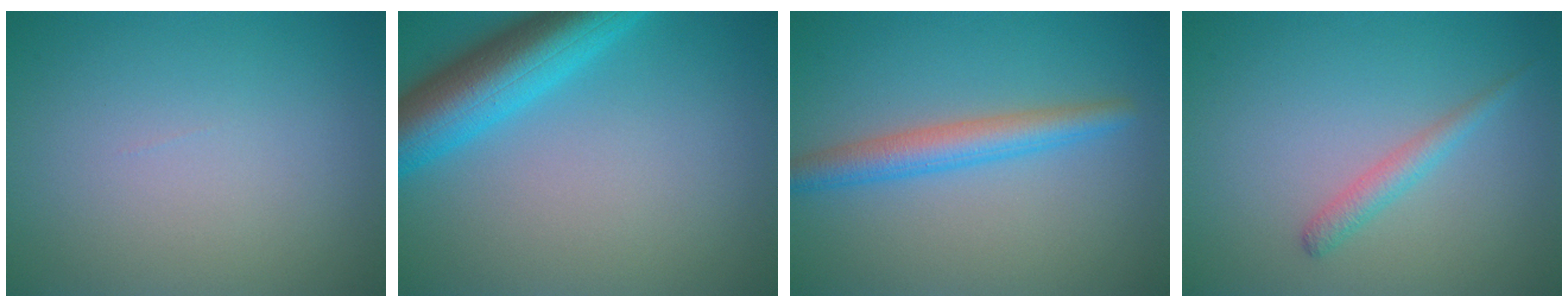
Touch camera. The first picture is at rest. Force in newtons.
{"total": 7.7, "press": 7.7, "slide": 0.4}
{"total": 3.5, "press": 3.5, "slide": 0.1}
{"total": 1.6, "press": 1.6, "slide": 0.1}